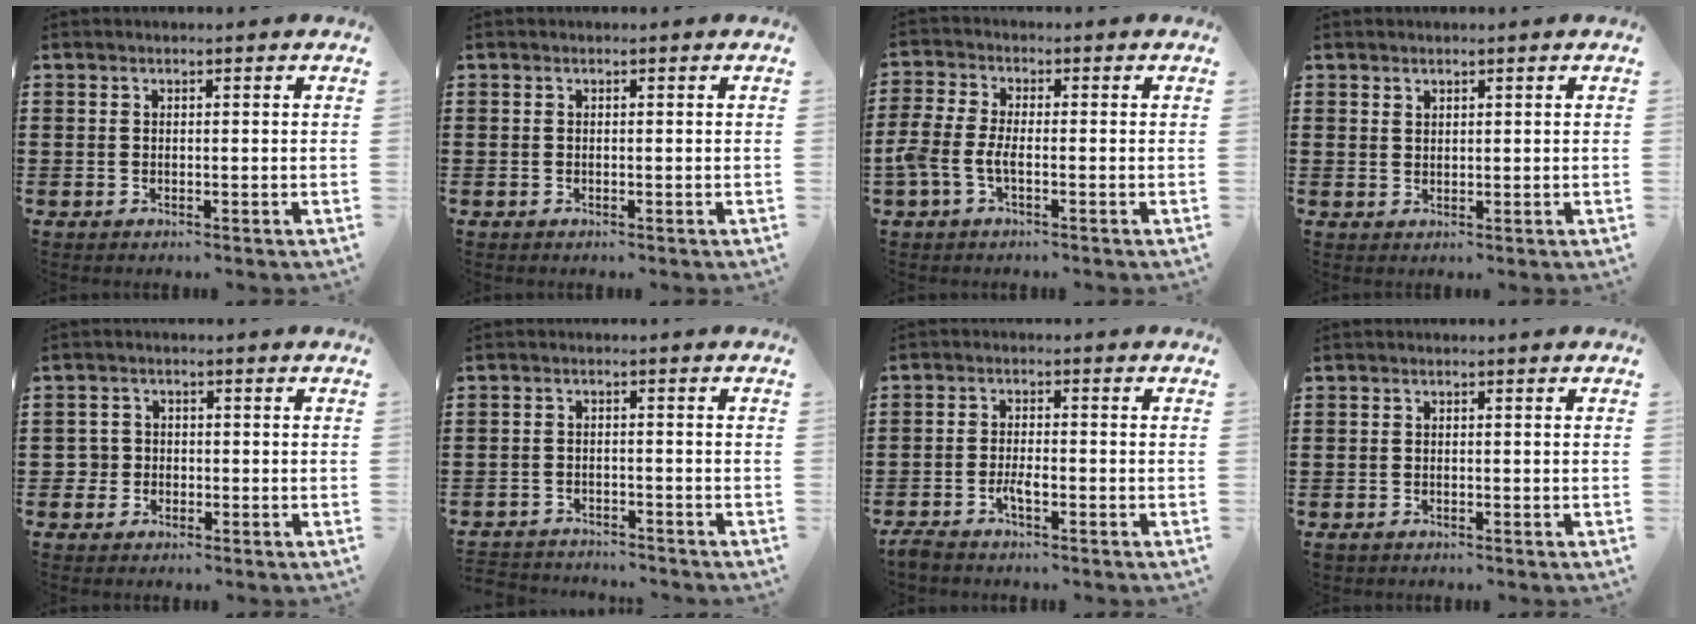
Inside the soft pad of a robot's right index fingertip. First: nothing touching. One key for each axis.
{"total": 0.0}
{"total": 3.9, "fx": -1.7, "fy": 1.4, "fz": 3.2, "tx": -0.090, "ty": -0.008, "tz": -0.041}
{"total": 1.2, "fx": 1.0, "fy": 0.6, "fz": 0.1, "tx": -0.004, "ty": 0.002, "tz": 0.020}
{"total": 2.4, "fx": -0.9, "fy": 2.2, "fz": 0.5, "tx": -0.025, "ty": 0.001, "tz": -0.025}
{"total": 2.5, "fx": -2.5, "fy": 0.2, "fz": -0.2, "tx": -0.006, "ty": -0.001, "tz": -0.056}
{"total": 2.8, "fx": -1.9, "fy": 0.6, "fz": 2.0, "tx": -0.048, "ty": -0.001, "tz": -0.039}
{"total": 0.6, "fx": -0.5, "fy": 0.3, "fz": 0.2, "tx": -0.005, "ty": 0.000, "tz": -0.010}